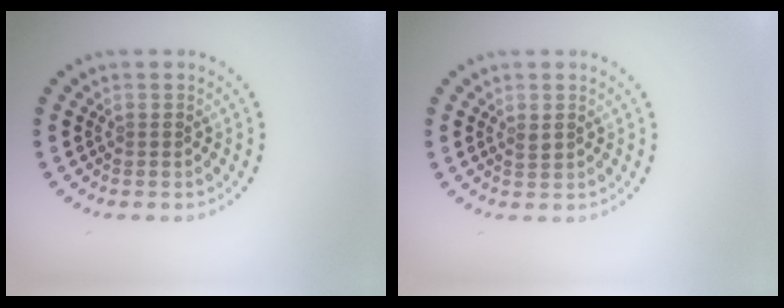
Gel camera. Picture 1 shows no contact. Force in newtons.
{"total": 0.9, "press": 0.8, "slide": 0.2}